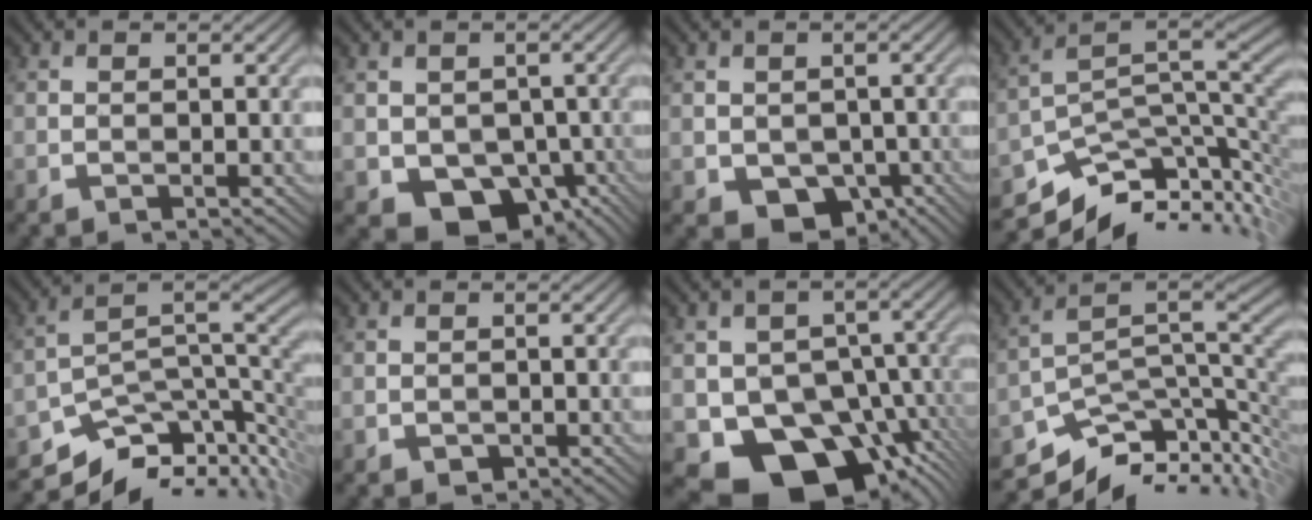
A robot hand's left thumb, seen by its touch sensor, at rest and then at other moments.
{"total": 8.2, "force": [-2.5, 6.2, 4.7], "torque": [-0.086, -0.033, -0.030]}
{"total": 6.1, "force": [-1.9, 4.6, 3.4], "torque": [-0.067, -0.026, -0.023]}
{"total": 10.8, "force": [-4.4, 5.5, 8.2], "torque": [-0.149, -0.015, -0.069]}
{"total": 9.5, "force": [-5.4, 4.9, 6.1], "torque": [-0.099, -0.011, -0.094]}
{"total": 0.8, "force": [-0.3, 0.7, 0.3], "torque": [-0.005, -0.006, -0.004]}
{"total": 13.4, "force": [-5.5, 9.5, 7.8], "torque": [-0.113, -0.028, -0.091]}
{"total": 10.1, "force": [-5.1, 5.0, 7.1], "torque": [-0.122, -0.012, -0.084]}